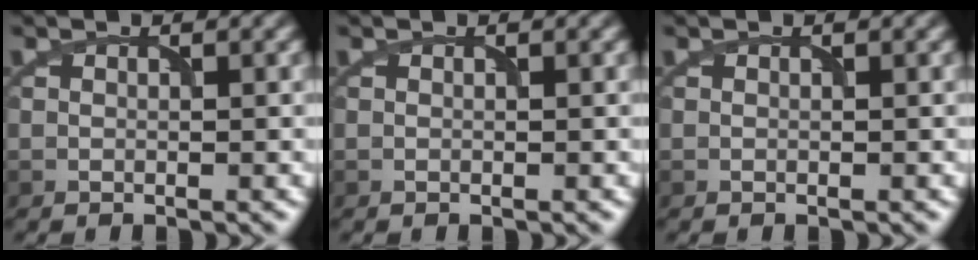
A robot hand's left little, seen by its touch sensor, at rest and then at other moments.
{"total": 0.0}
{"total": 0.0}